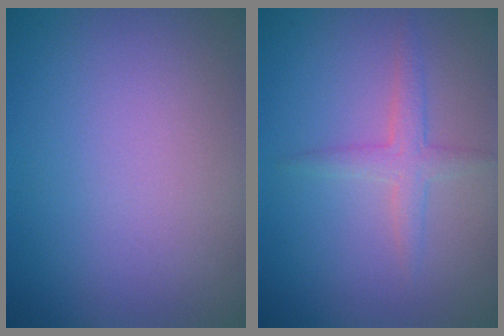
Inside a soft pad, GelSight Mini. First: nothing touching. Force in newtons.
{"total": 1.9, "press": 1.9, "slide": 0.1}